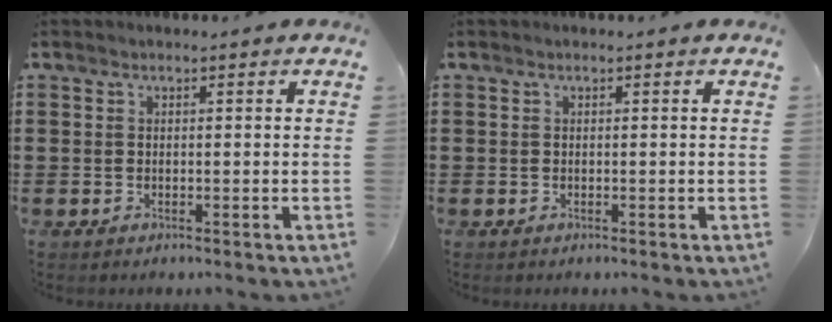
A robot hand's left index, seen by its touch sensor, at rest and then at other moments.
{"total": 0.0}